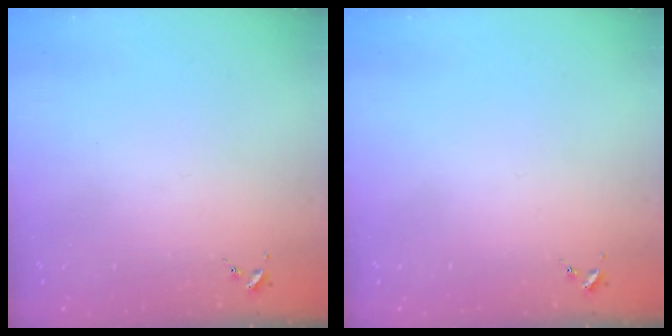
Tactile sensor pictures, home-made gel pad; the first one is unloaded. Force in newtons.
{"total": 0.0}